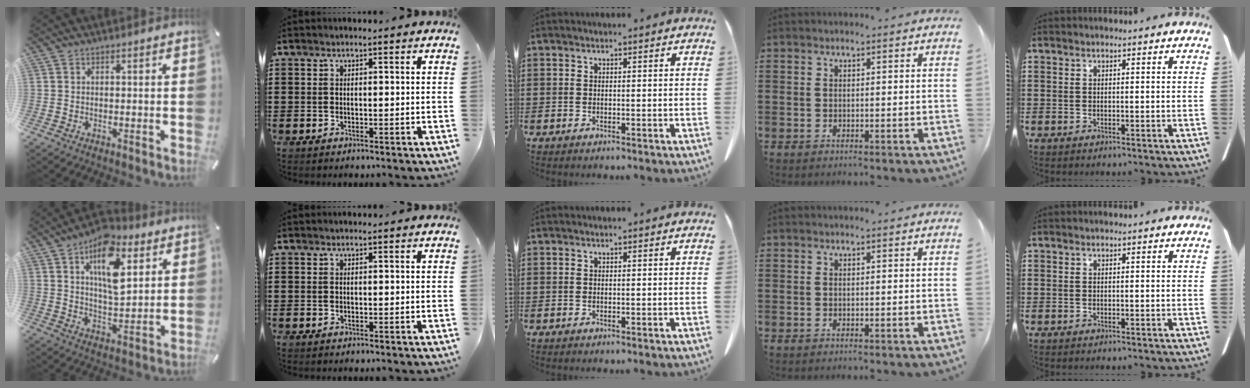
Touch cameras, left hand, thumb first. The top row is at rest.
{"thumb": {"total": 15.4, "force": [7.6, 8.2, 10.6], "torque": [-0.164, -0.022, 0.130]}}